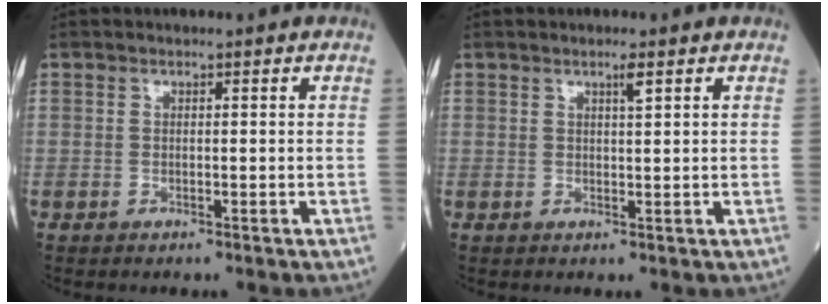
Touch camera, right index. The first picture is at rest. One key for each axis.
{"total": 1.5, "fx": 0.9, "fy": 0.0, "fz": 1.2, "tx": -0.022, "ty": -0.001, "tz": 0.016}